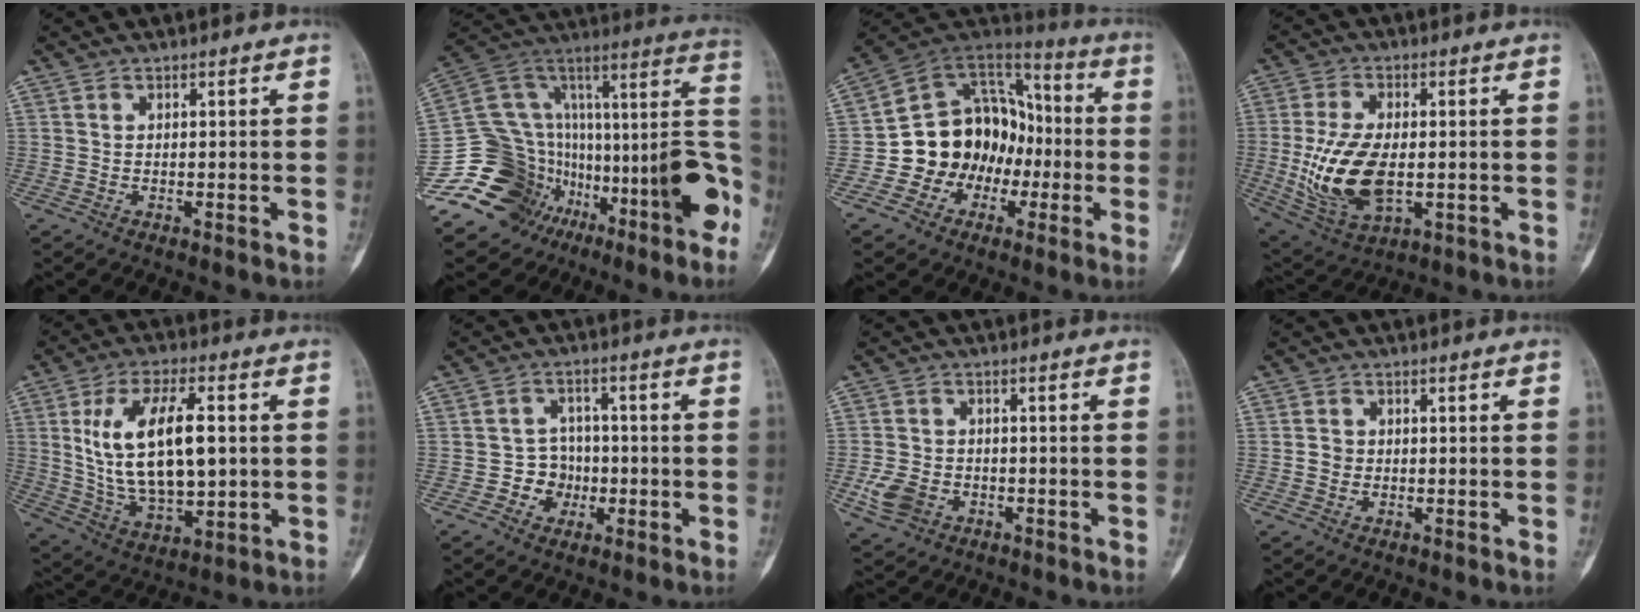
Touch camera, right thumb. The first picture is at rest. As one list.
[{"total": 21.3, "force": [-10.8, 14.4, 11.5], "torque": [-0.110, 0.165, -0.167]}, {"total": 17.0, "force": [-4.4, 14.4, 7.9], "torque": [-0.067, 0.087, -0.074]}, {"total": 14.8, "force": [-1.5, 7.9, 12.4], "torque": [-0.243, -0.008, -0.014]}, {"total": 19.0, "force": [2.5, 9.4, 16.2], "torque": [-0.275, -0.003, 0.055]}, {"total": 5.7, "force": [-1.6, 5.3, 1.5], "torque": [0.019, 0.019, -0.031]}, {"total": 5.7, "force": [-2.0, 4.4, 3.1], "torque": [-0.057, 0.009, -0.034]}, {"total": 2.0, "force": [-0.3, 1.8, 0.8], "torque": [-0.005, 0.005, -0.007]}]